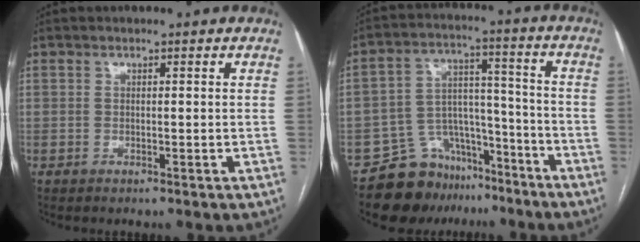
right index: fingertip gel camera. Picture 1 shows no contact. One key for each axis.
{"total": 11.3, "fx": -9.1, "fy": 6.5, "fz": 1.9, "tx": -0.023, "ty": 0.066, "tz": -0.146}